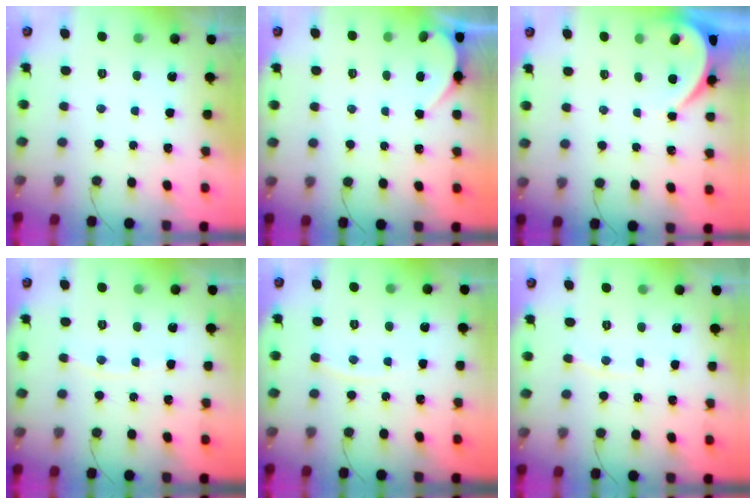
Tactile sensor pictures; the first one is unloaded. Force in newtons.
{"total": 1.9, "press": 1.9, "slide": 0.1}
{"total": 3.9, "press": 3.8, "slide": 0.6}
{"total": 5.0, "press": 5.0, "slide": 0.7}
{"total": 3.5, "press": 3.5, "slide": 0.4}
{"total": 2.8, "press": 2.7, "slide": 0.4}